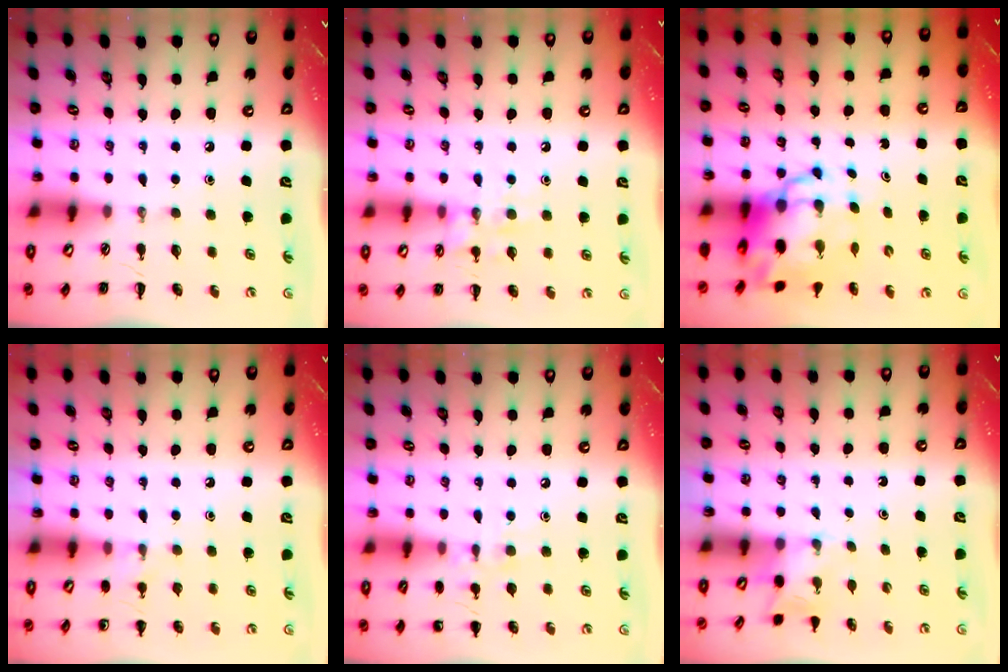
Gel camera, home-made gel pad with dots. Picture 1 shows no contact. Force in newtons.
{"total": 9.5, "press": 9.5, "slide": 0.6}
{"total": 10.1, "press": 9.7, "slide": 2.8}
{"total": 6.0, "press": 5.7, "slide": 1.8}
{"total": 8.2, "press": 7.9, "slide": 2.1}
{"total": 2.6, "press": 2.5, "slide": 0.9}